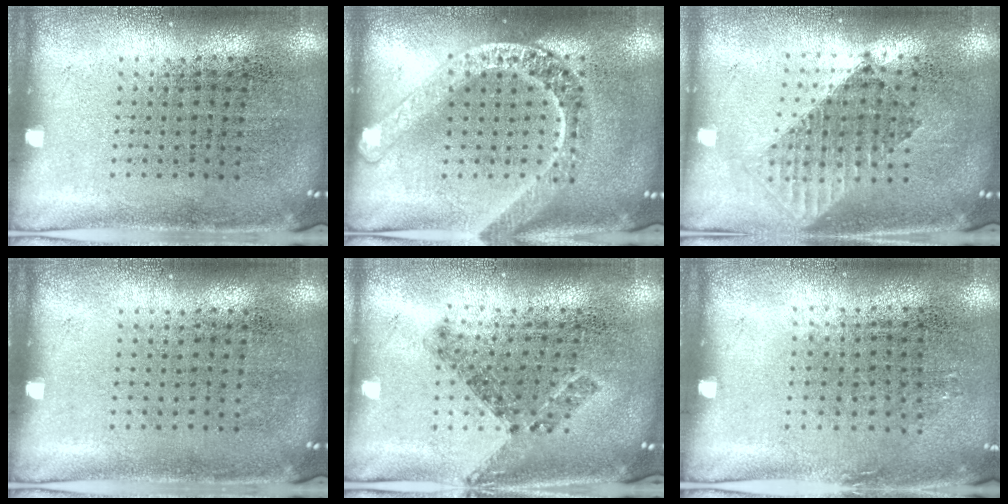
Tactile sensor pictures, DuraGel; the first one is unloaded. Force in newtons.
{"total": 2.3, "press": 2.3, "slide": 0.2}
{"total": 1.5, "press": 1.3, "slide": 0.9}
{"total": 0.0}
{"total": 0.8, "press": 0.7, "slide": 0.4}
{"total": 0.8, "press": 0.6, "slide": 0.5}